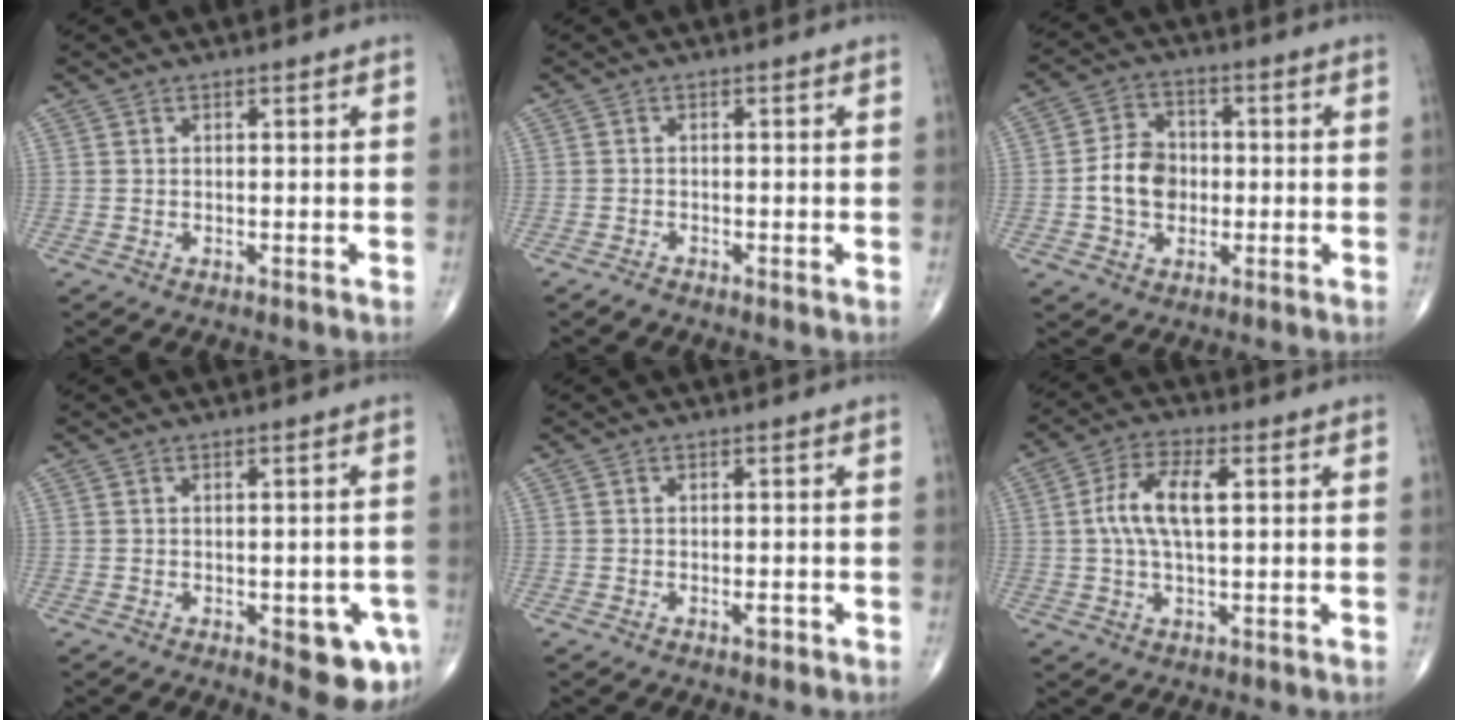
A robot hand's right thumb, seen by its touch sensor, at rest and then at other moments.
{"total": 1.0, "force": [-0.8, 0.2, 0.4], "torque": [-0.007, -0.002, -0.019]}
{"total": 8.4, "force": [-1.0, 6.6, 5.1], "torque": [-0.065, 0.019, -0.024]}
{"total": 8.4, "force": [-3.2, 3.3, 7.1], "torque": [-0.060, 0.002, -0.032]}
{"total": 1.4, "force": [-0.8, 0.6, 1.0], "torque": [-0.011, 0.001, -0.013]}
{"total": 8.8, "force": [1.1, 3.9, 7.8], "torque": [-0.157, 0.015, 0.017]}